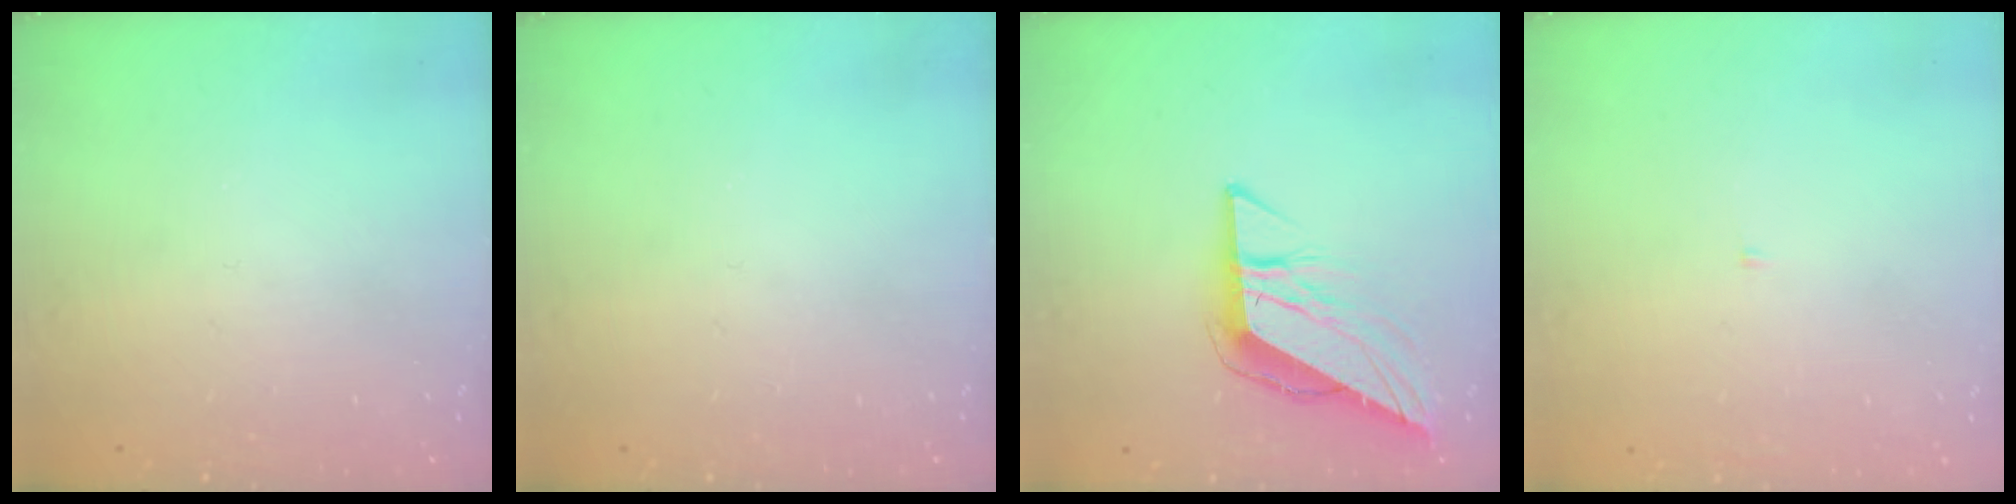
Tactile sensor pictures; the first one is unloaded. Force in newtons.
{"total": 0.0}
{"total": 9.3, "press": 9.3, "slide": 0.5}
{"total": 2.1, "press": 2.1, "slide": 0.2}